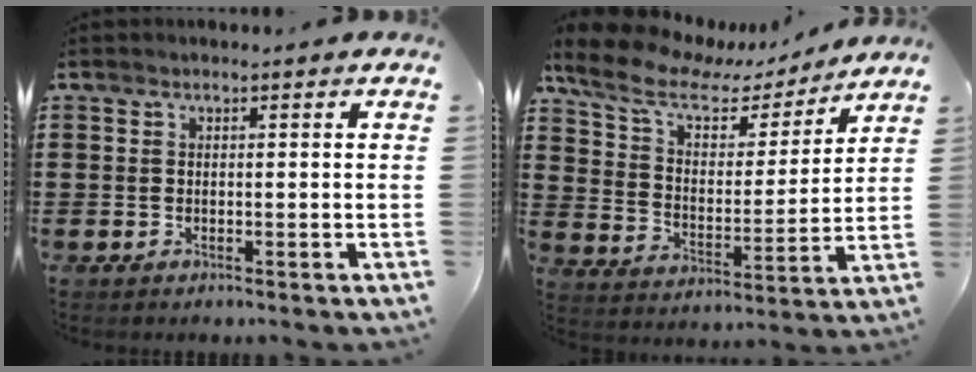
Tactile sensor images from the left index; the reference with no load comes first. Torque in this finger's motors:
{"motor_torque": [2.14, 0.00, 0.66, 0.21]}